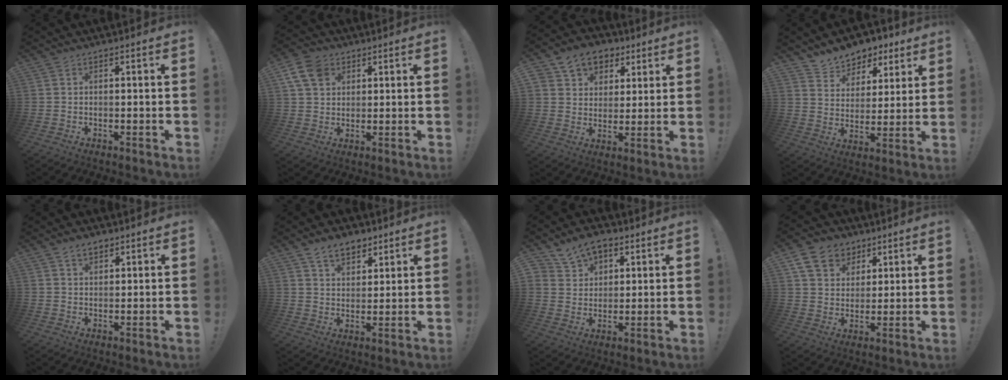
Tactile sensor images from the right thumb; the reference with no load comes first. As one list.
[{"total": 9.4, "force": [4.4, 6.8, 4.6], "torque": [-0.086, -0.011, 0.088]}, {"total": 10.8, "force": [5.7, 8.4, 3.7], "torque": [-0.052, -0.025, 0.112]}, {"total": 8.3, "force": [6.9, 4.7, 0.4], "torque": [-0.009, -0.061, 0.133]}, {"total": 3.5, "force": [2.3, 2.0, 1.7], "torque": [-0.023, -0.009, 0.042]}, {"total": 8.4, "force": [5.7, 5.2, 3.5], "torque": [-0.047, -0.027, 0.108]}, {"total": 8.4, "force": [5.5, 5.9, 2.6], "torque": [-0.044, -0.030, 0.107]}, {"total": 11.4, "force": [6.1, 8.8, 4.1], "torque": [-0.061, -0.035, 0.122]}]